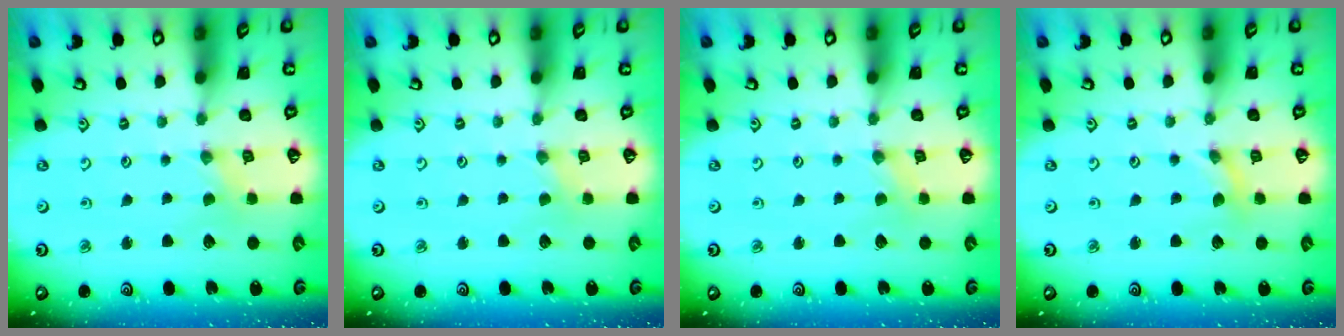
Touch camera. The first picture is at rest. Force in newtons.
{"total": 0.0}
{"total": 0.0}
{"total": 0.0}